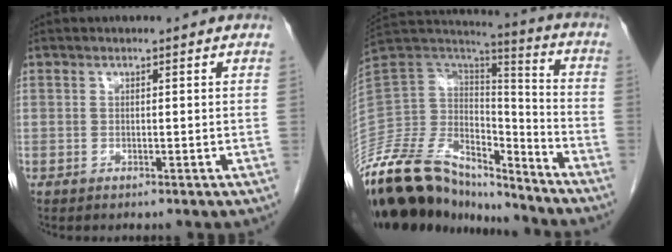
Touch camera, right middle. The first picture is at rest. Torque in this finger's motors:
{"motor_torque": [1.13, -1.01, 1.05, 0.21]}